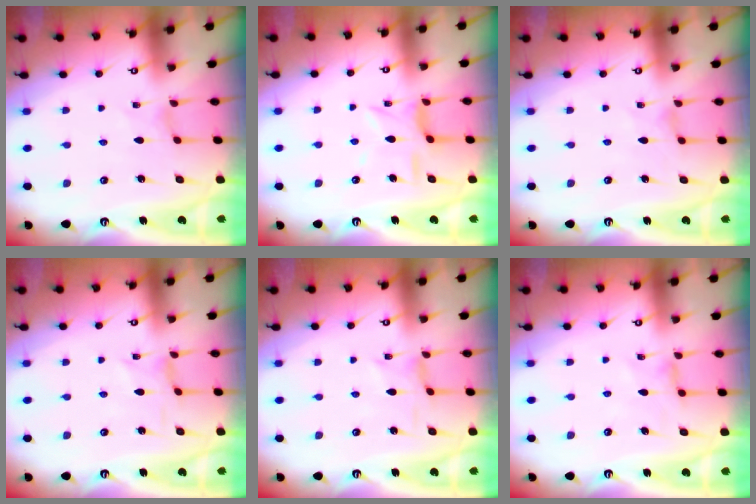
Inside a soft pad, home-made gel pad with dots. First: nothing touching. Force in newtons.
{"total": 6.2, "press": 6.2, "slide": 0.5}
{"total": 0.0}
{"total": 0.0}
{"total": 0.0}
{"total": 1.5, "press": 1.4, "slide": 0.3}